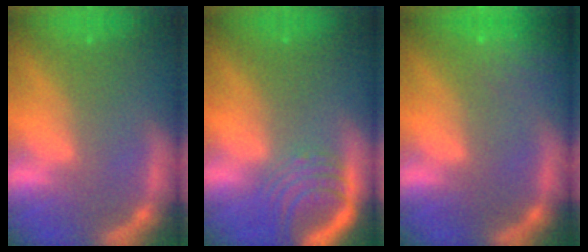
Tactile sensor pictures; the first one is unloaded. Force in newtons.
{"total": 6.1}
{"total": 7.0}